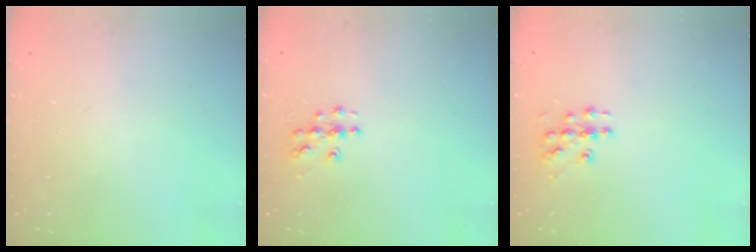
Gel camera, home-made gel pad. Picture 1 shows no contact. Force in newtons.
{"total": 6.6, "press": 6.6, "slide": 0.3}
{"total": 7.8, "press": 7.8, "slide": 0.4}